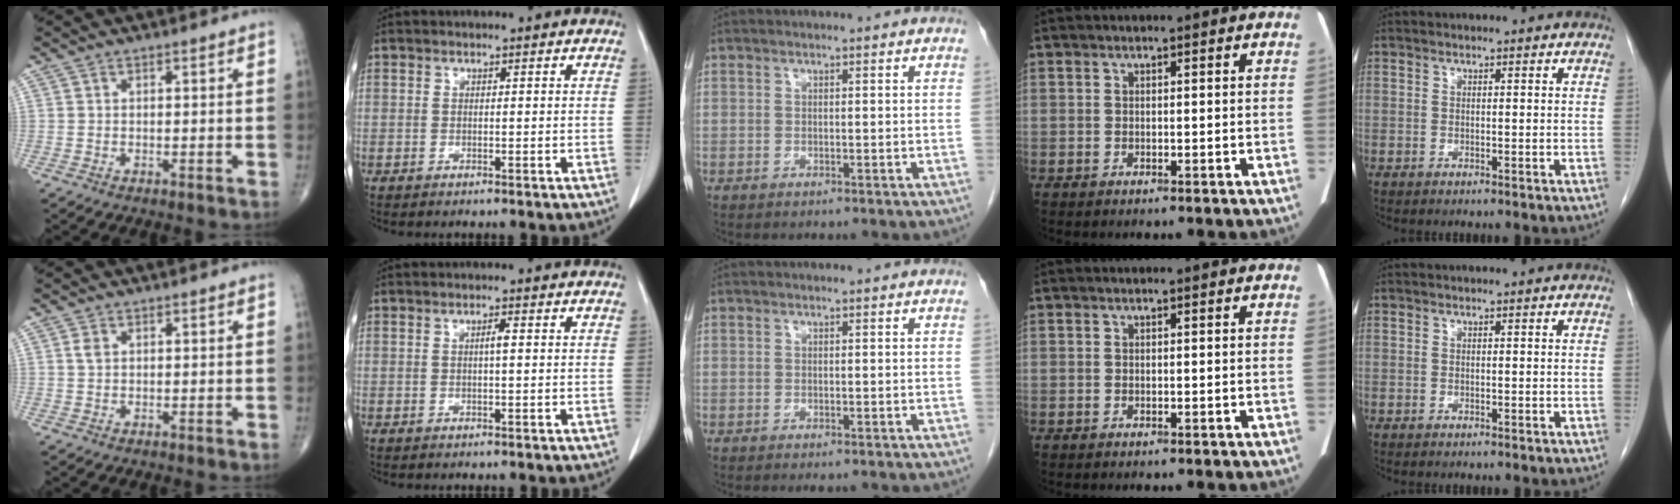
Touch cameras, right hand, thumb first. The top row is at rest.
{"thumb": {"total": 1.4, "force": [0.4, 0.9, 1.0], "torque": [-0.019, 0.002, 0.010]}, "index": {"total": 1.2, "force": [0.1, 0.0, 1.2], "torque": [-0.023, 0.003, 0.001]}}